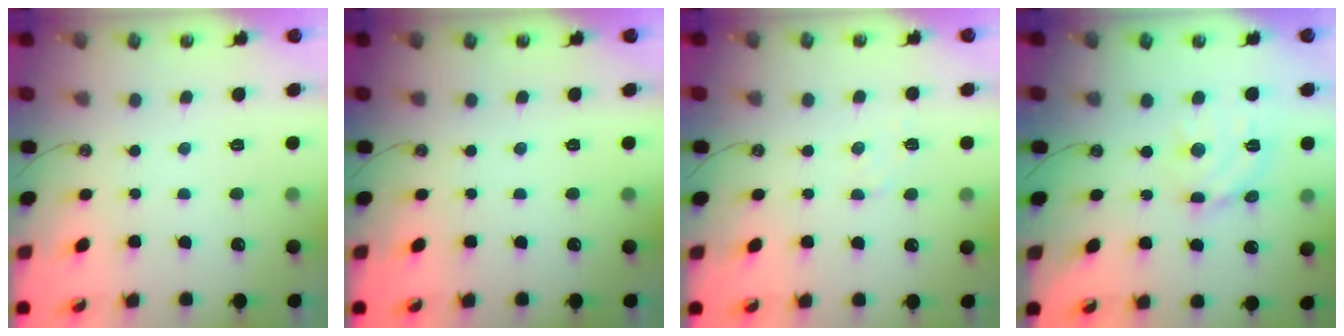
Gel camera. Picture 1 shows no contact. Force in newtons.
{"total": 0.0}
{"total": 5.8, "press": 5.8, "slide": 0.8}
{"total": 12.4, "press": 12.4, "slide": 0.9}